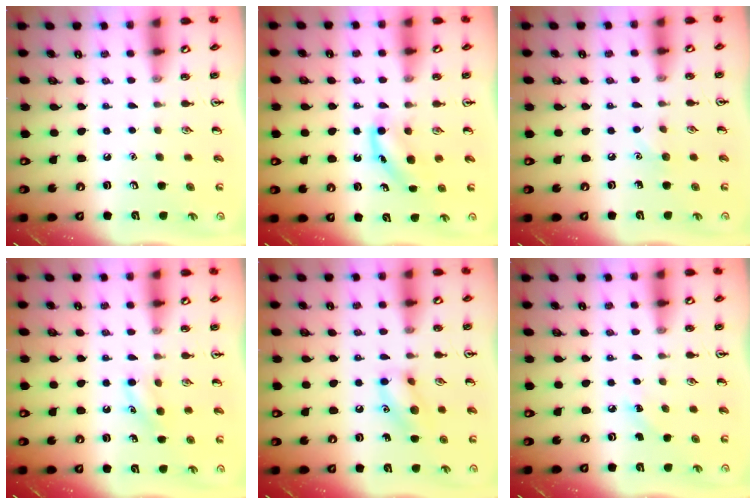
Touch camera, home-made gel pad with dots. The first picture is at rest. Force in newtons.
{"total": 4.2, "press": 4.0, "slide": 1.2}
{"total": 5.0, "press": 4.7, "slide": 1.6}
{"total": 6.0, "press": 5.7, "slide": 1.8}
{"total": 10.2, "press": 10.2, "slide": 1.2}
{"total": 4.3, "press": 4.0, "slide": 1.5}